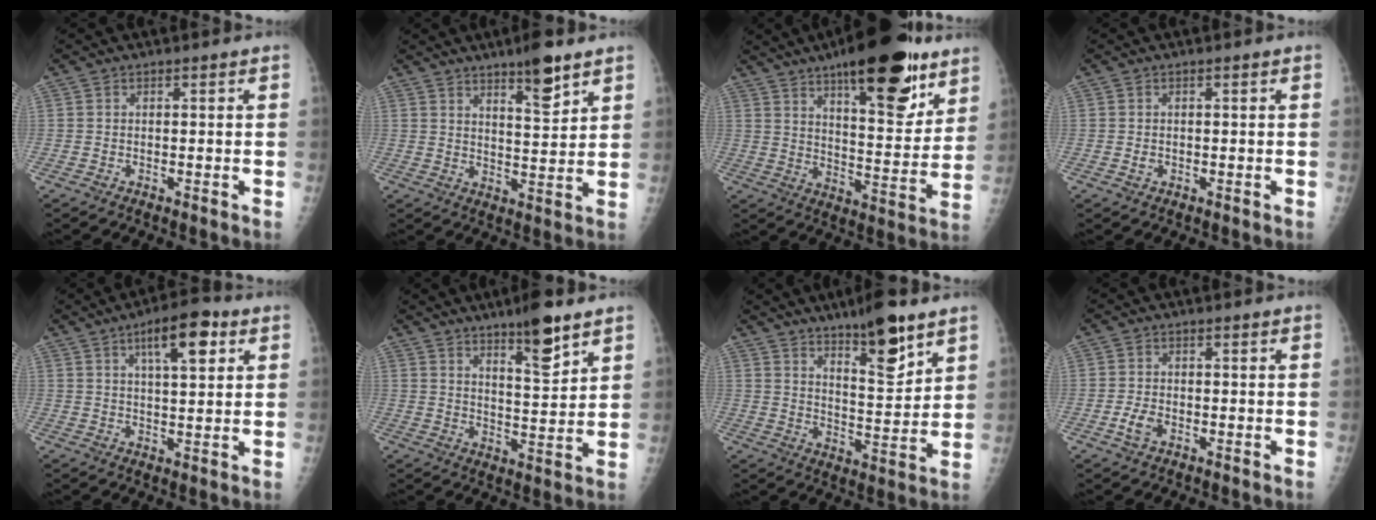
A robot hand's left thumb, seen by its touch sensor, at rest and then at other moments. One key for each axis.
{"total": 8.0, "fx": 5.5, "fy": 1.8, "fz": 5.5, "tx": -0.072, "ty": -0.039, "tz": 0.086}
{"total": 21.9, "fx": 13.3, "fy": 7.3, "fz": 15.7, "tx": -0.192, "ty": -0.065, "tz": 0.200}
{"total": 1.0, "fx": -0.2, "fy": 0.8, "fz": 0.6, "tx": -0.006, "ty": 0.000, "tz": -0.001}
{"total": 9.6, "fx": 4.4, "fy": 3.4, "fz": 7.9, "tx": -0.106, "ty": -0.007, "tz": 0.064}
{"total": 9.4, "fx": 6.4, "fy": 2.0, "fz": 6.6, "tx": -0.089, "ty": -0.044, "tz": 0.102}
{"total": 11.9, "fx": 7.9, "fy": 3.1, "fz": 8.3, "tx": -0.110, "ty": -0.058, "tz": 0.130}
{"total": 2.9, "fx": -1.2, "fy": 1.8, "fz": 2.0, "tx": -0.040, "ty": 0.007, "tz": -0.022}